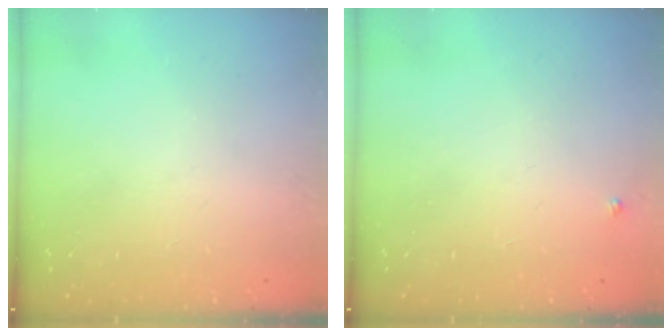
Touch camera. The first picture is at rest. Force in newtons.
{"total": 2.7, "press": 2.7, "slide": 0.3}